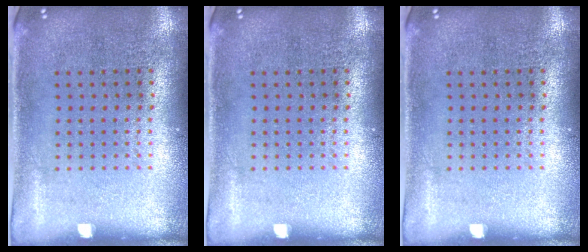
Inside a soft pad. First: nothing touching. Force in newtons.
{"total": 0.0}
{"total": 0.0}